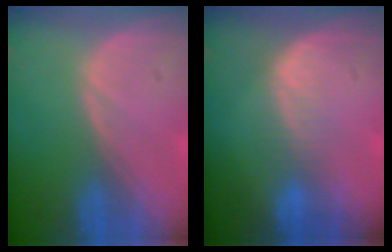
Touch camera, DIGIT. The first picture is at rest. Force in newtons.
{"total": 2.7, "press": 2.3, "slide": 1.5}